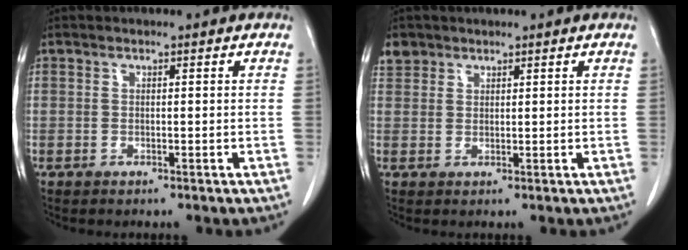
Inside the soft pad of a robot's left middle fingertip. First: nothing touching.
{"total": 2.4, "force": [1.8, 1.6, 0.0], "torque": [0.005, 0.010, 0.033]}